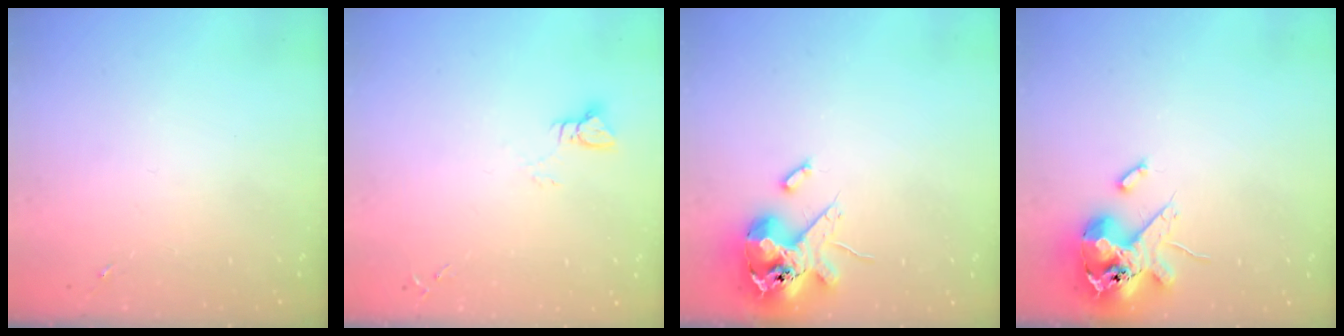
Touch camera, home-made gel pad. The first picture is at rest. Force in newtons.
{"total": 3.0, "press": 3.0, "slide": 0.3}
{"total": 14.2, "press": 14.0, "slide": 2.4}
{"total": 14.2, "press": 14.0, "slide": 2.4}